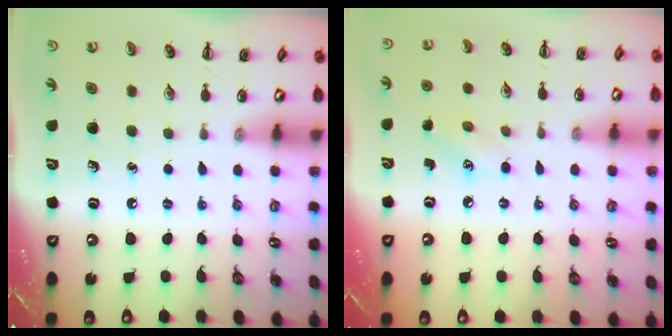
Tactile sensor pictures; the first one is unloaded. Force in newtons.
{"total": 5.1, "press": 4.9, "slide": 1.4}